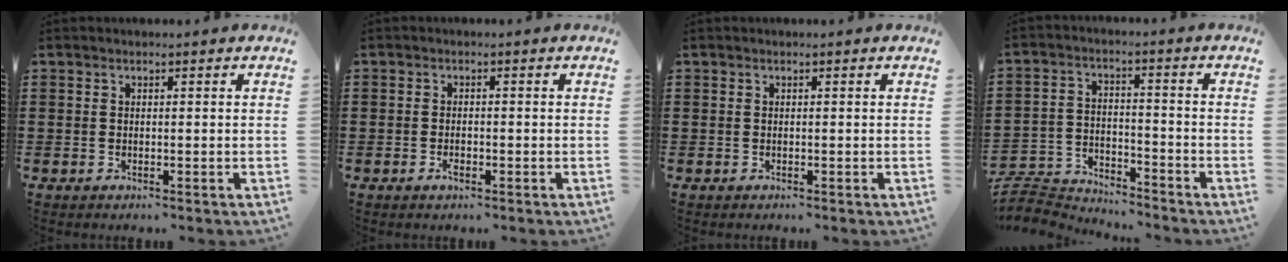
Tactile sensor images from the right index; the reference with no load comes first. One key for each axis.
{"total": 1.5, "fx": -0.8, "fy": 0.6, "fz": 1.1, "tx": -0.023, "ty": -0.002, "tz": -0.013}
{"total": 0.0}
{"total": 5.4, "fx": -5.4, "fy": 0.9, "fz": 0.3, "tx": -0.027, "ty": 0.004, "tz": -0.114}